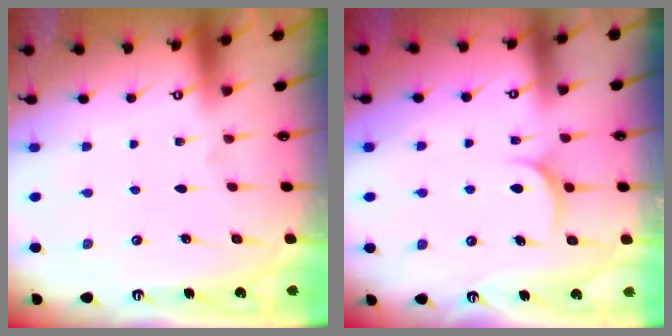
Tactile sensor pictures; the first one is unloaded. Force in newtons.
{"total": 6.0, "press": 6.0, "slide": 0.2}